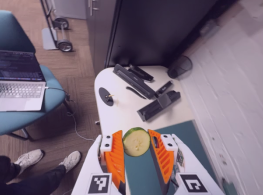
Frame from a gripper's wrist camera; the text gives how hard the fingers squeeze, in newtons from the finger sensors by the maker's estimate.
{"total": 9.1, "left": 9.2, "right": 8.9}